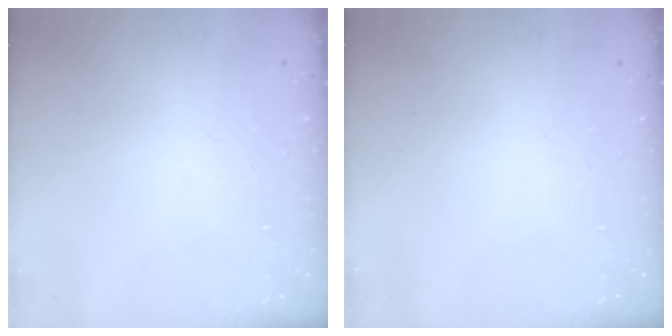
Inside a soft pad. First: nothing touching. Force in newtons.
{"total": 0.0}